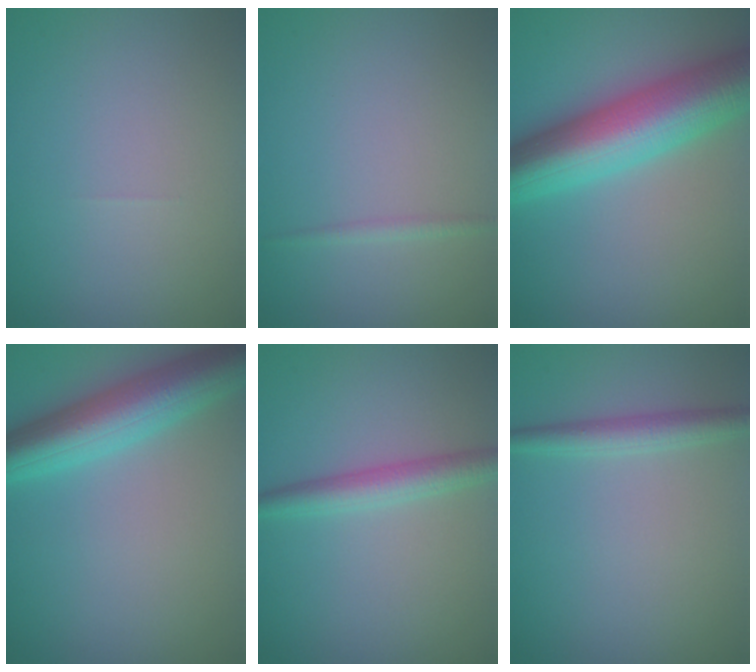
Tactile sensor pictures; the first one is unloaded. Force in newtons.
{"total": 0.8, "press": 0.8, "slide": 0.1}
{"total": 10.7, "press": 10.7, "slide": 0.1}
{"total": 7.2, "press": 7.2, "slide": 0.2}
{"total": 2.9, "press": 2.9, "slide": 0.1}
{"total": 2.3, "press": 2.3, "slide": 0.1}